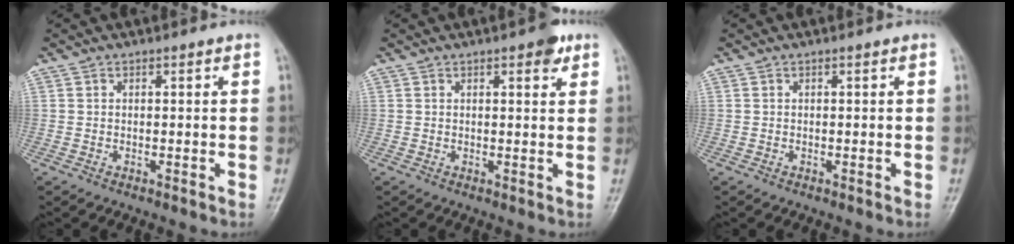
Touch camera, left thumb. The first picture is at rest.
{"total": 3.1, "force": [1.8, 1.1, 2.3], "torque": [-0.022, -0.005, 0.019]}
{"total": 0.0}